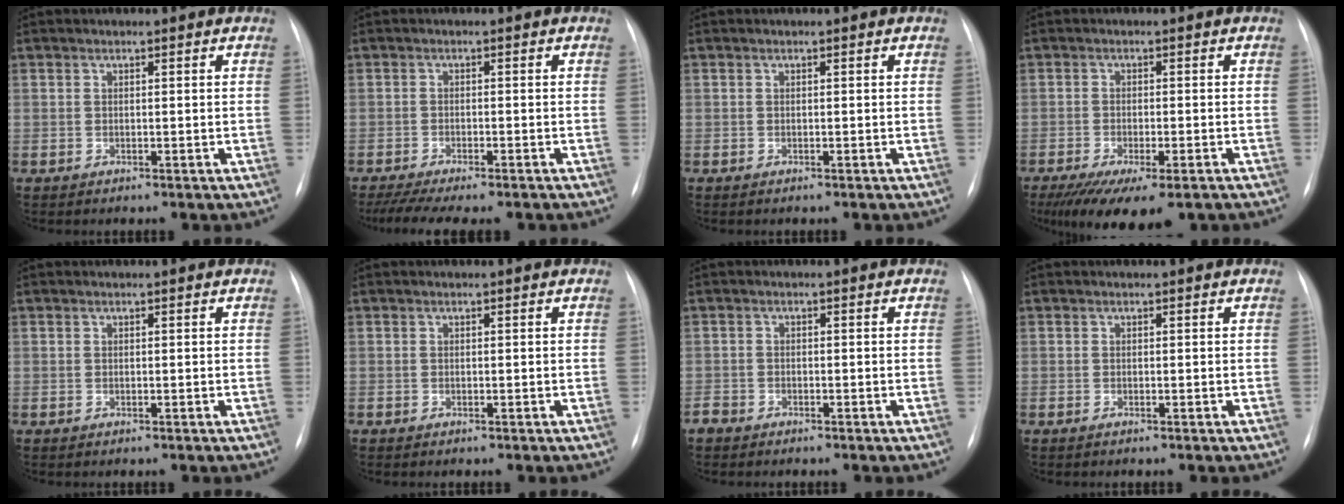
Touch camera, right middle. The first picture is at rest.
{"total": 10.7, "force": [-8.9, 1.9, 5.5], "torque": [-0.087, -0.008, -0.129]}
{"total": 0.0}
{"total": 11.9, "force": [-8.3, 3.3, 7.9], "torque": [-0.131, -0.024, -0.124]}
{"total": 0.0}
{"total": 0.0}
{"total": 1.6, "force": [-1.3, 0.8, 0.2], "torque": [-0.009, 0.000, -0.022]}
{"total": 0.0}